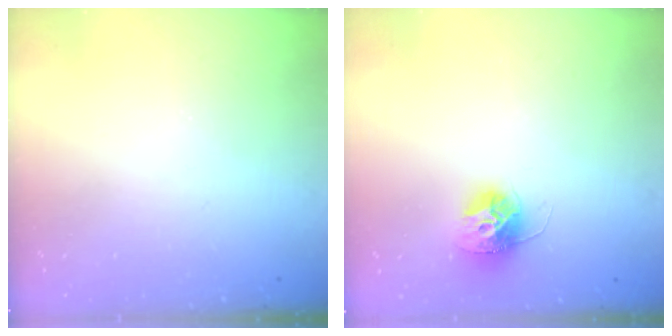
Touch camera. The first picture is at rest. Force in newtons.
{"total": 11.8, "press": 11.8, "slide": 0.9}